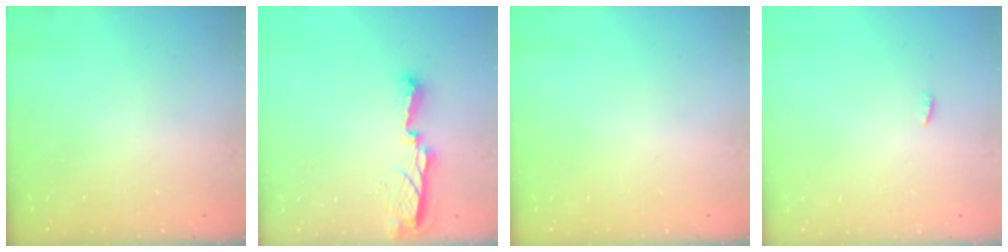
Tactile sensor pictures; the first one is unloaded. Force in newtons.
{"total": 7.8, "press": 7.7, "slide": 0.3}
{"total": 0.0}
{"total": 6.6, "press": 2.7, "slide": 6.1}